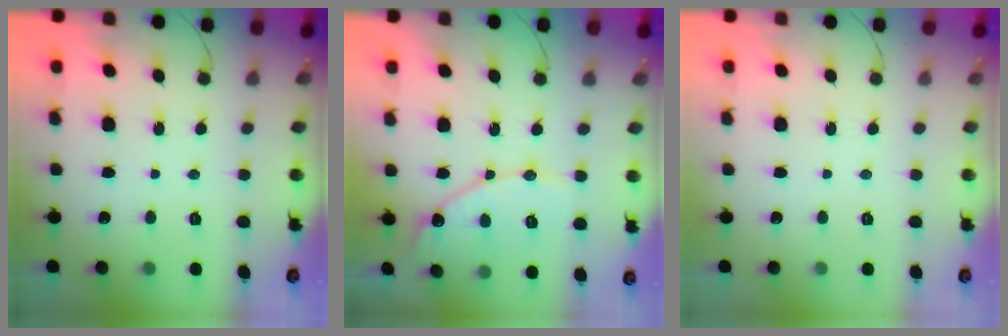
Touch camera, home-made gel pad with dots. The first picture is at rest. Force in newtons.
{"total": 11.5, "press": 11.5, "slide": 0.8}
{"total": 0.0}